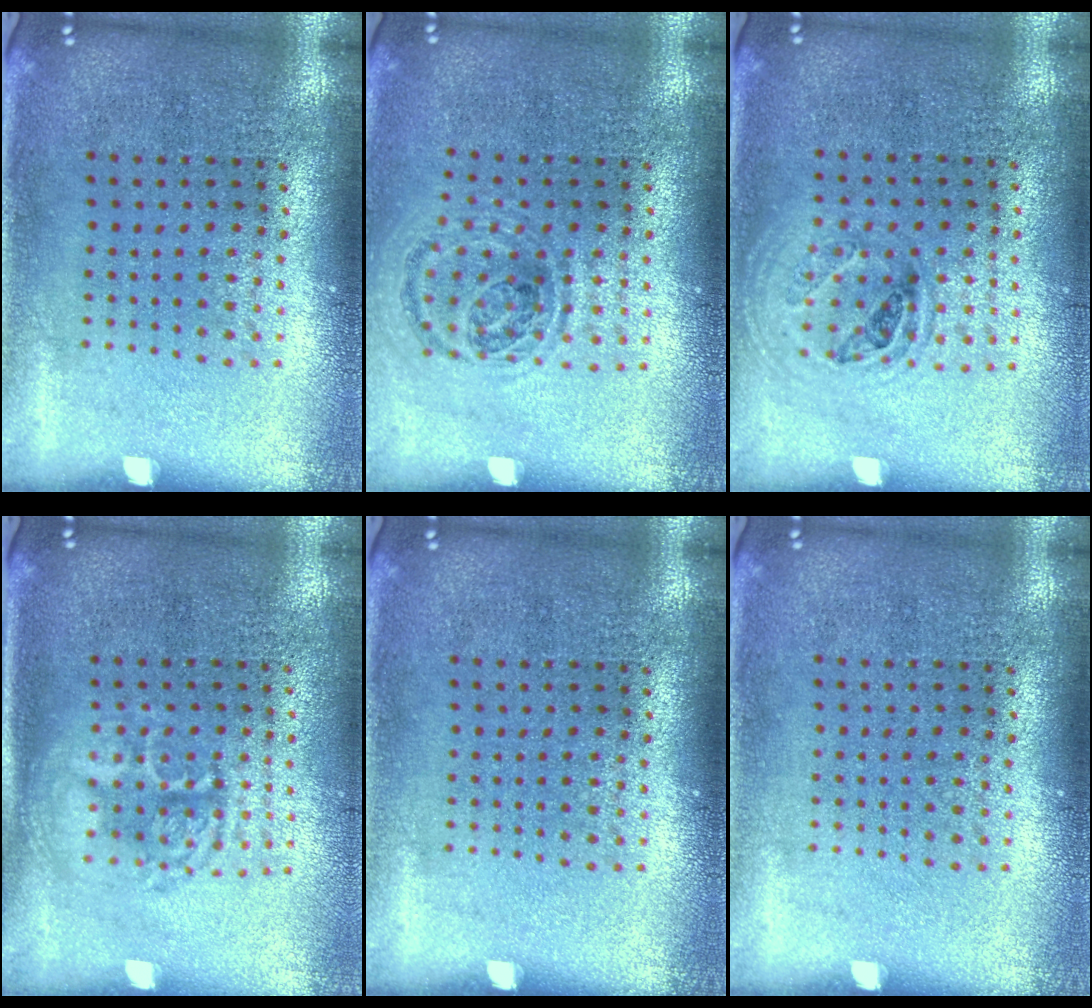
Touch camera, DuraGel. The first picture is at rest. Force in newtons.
{"total": 1.0, "press": 0.9, "slide": 0.2}
{"total": 1.0, "press": 0.9, "slide": 0.3}
{"total": 1.5, "press": 1.3, "slide": 0.6}
{"total": 0.0}
{"total": 0.0}